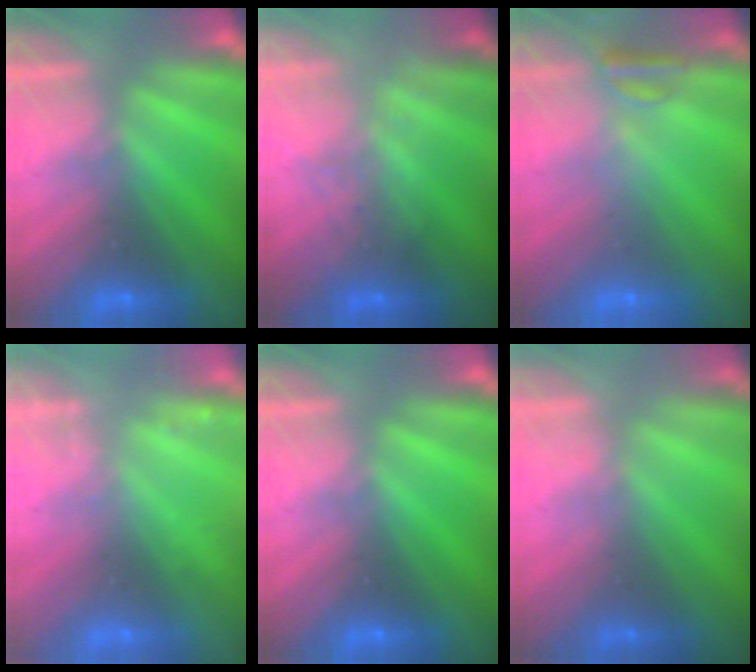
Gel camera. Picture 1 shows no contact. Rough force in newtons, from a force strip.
{"total": 10.6}
{"total": 2.4}
{"total": 2.3}
{"total": 0.0}
{"total": 2.4}